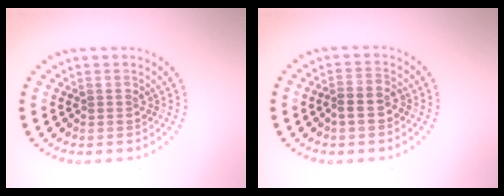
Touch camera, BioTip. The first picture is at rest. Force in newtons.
{"total": 1.7, "press": 1.6, "slide": 0.8}